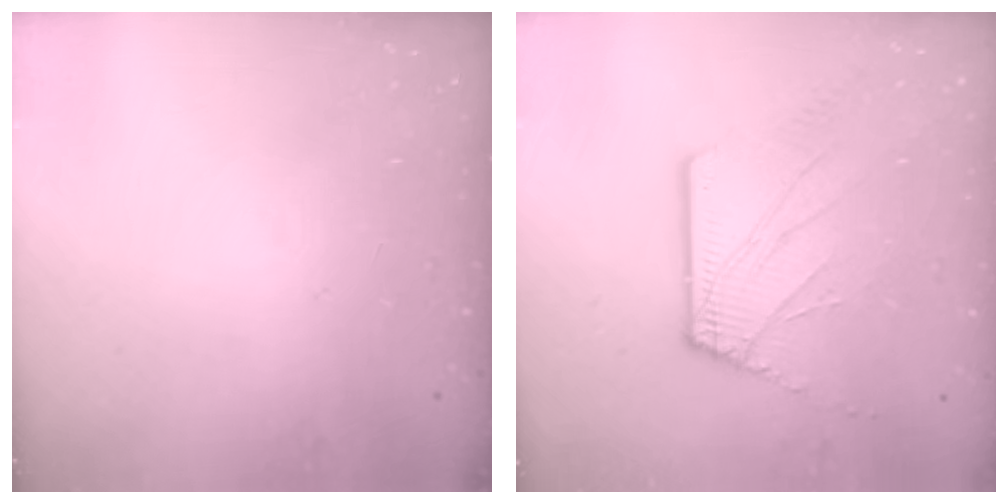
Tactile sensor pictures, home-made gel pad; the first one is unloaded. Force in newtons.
{"total": 8.0, "press": 7.9, "slide": 0.9}